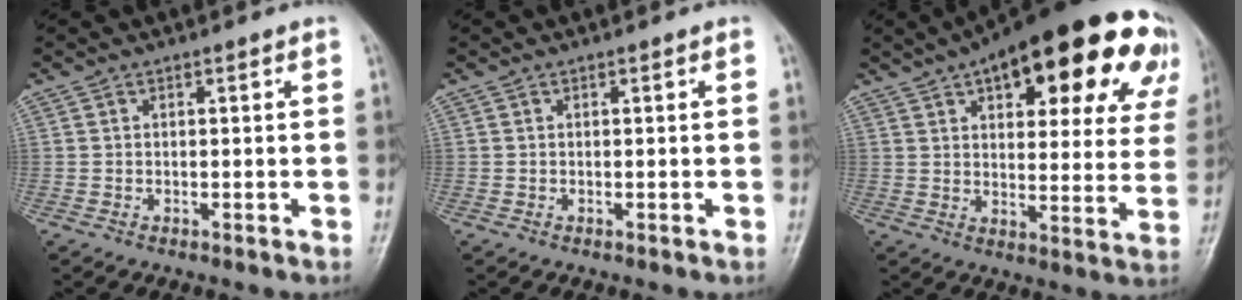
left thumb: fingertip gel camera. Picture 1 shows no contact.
{"total": 0.0}
{"total": 28.9, "force": [15.0, 12.0, 21.5], "torque": [-0.261, -0.003, 0.196]}